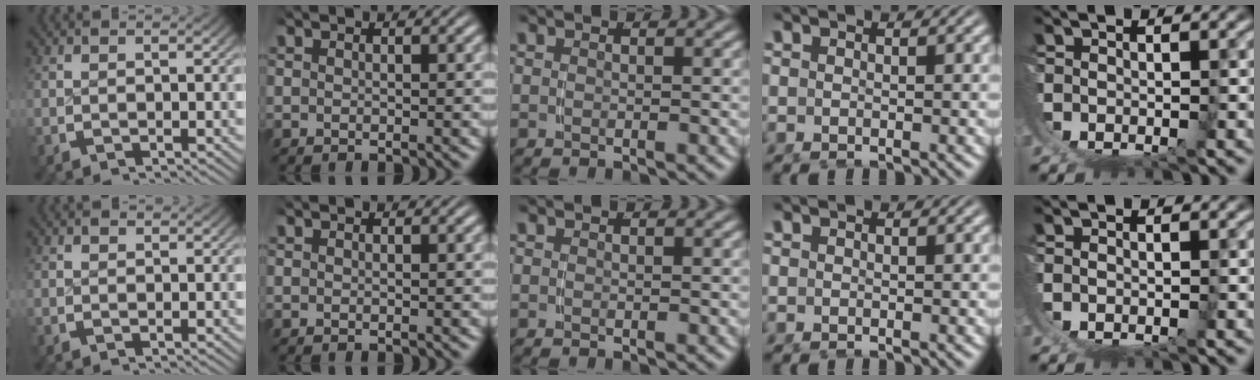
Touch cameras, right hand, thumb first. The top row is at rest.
{"thumb": {"total": 0.6, "force": [0.6, 0.2, 0.1], "torque": [0.005, -0.002, 0.012]}, "little": {"total": 0.5, "force": [-0.2, 0.5, 0.1], "torque": [-0.005, 0.001, -0.003]}}